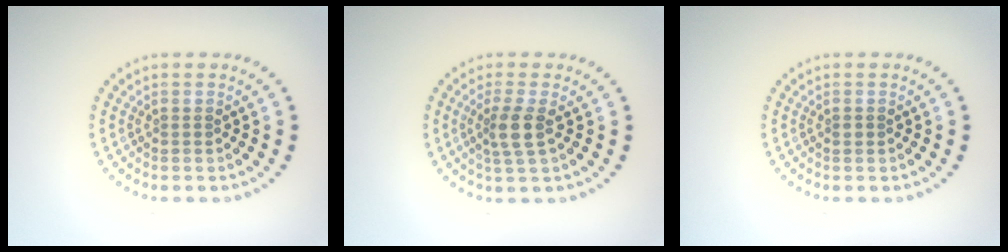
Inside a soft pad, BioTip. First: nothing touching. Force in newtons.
{"total": 2.4, "press": 2.0, "slide": 1.4}
{"total": 0.6, "press": 0.6, "slide": 0.1}